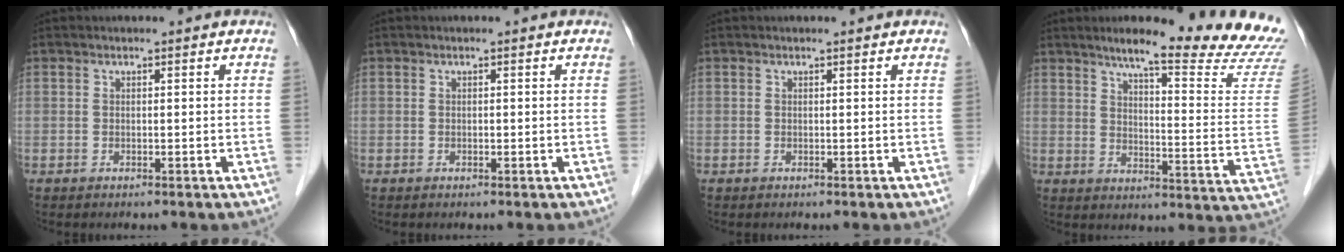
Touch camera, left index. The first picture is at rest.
{"total": 0.0}
{"total": 0.0}
{"total": 20.8, "force": [18.3, -0.2, 9.9], "torque": [-0.132, -0.084, 0.221]}